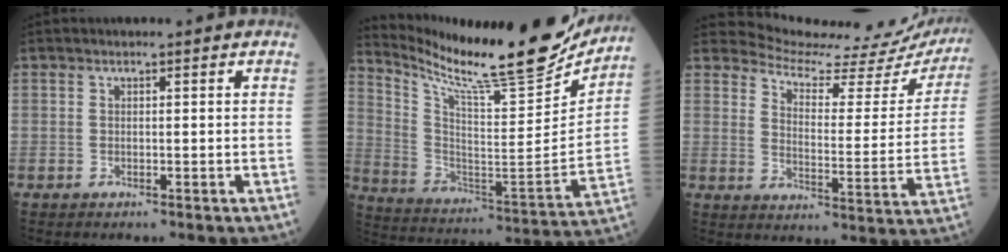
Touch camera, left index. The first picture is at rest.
{"total": 24.1, "force": [21.0, 2.2, 11.5], "torque": [-0.209, -0.066, 0.319]}
{"total": 18.5, "force": [18.3, 1.8, 2.2], "torque": [-0.031, -0.093, 0.212]}